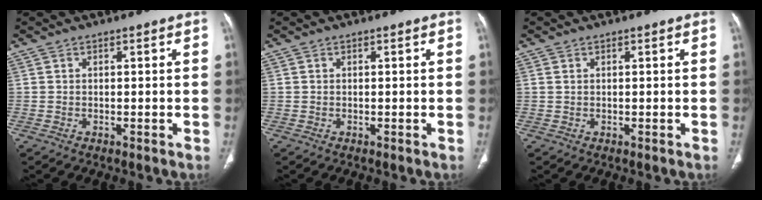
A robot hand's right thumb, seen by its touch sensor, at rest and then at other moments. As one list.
[{"total": 0.0}, {"total": 0.6, "force": [0.3, 0.4, 0.3], "torque": [-0.008, 0.004, 0.008]}]